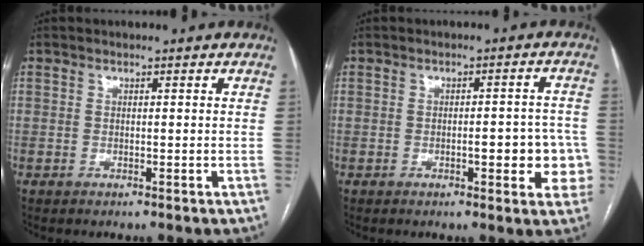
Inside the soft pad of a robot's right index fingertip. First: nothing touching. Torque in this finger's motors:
{"motor_torque": [0.86, -0.33, 0.50, 0.09]}